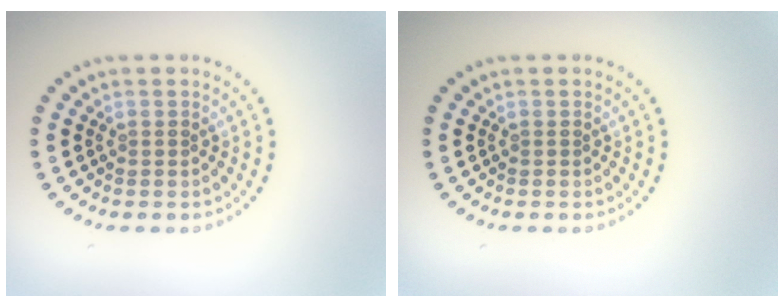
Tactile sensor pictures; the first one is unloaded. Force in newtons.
{"total": 0.0}